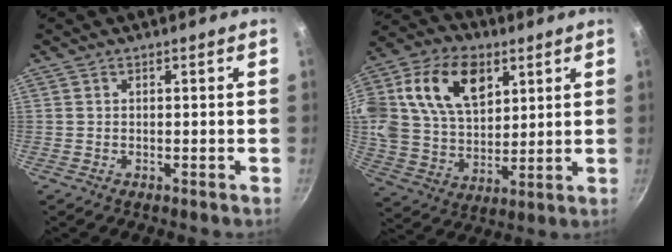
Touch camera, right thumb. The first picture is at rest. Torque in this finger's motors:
{"motor_torque": [0.72, 4.28, 0.86, -0.07, 0.24]}